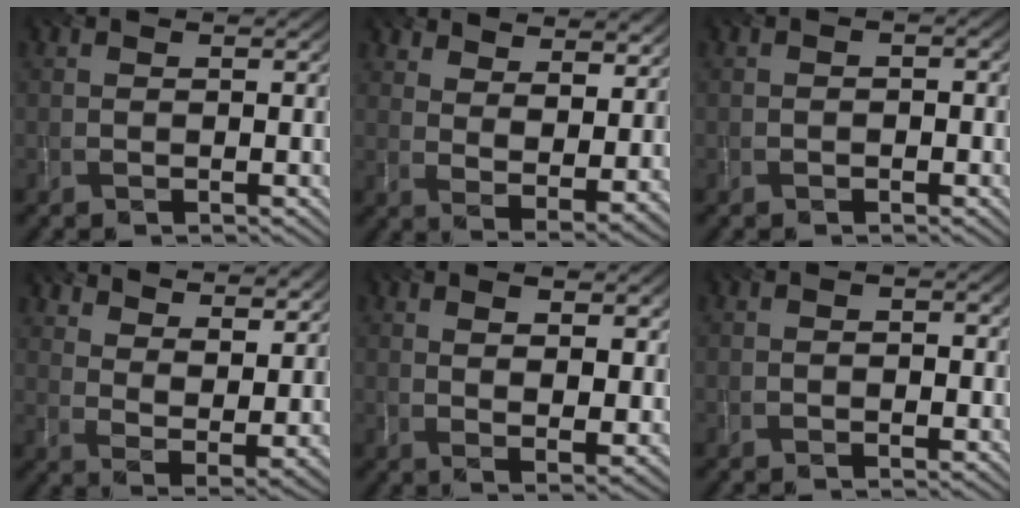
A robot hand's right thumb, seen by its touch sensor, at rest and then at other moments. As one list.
[{"total": 10.5, "force": [7.8, 3.8, 5.9], "torque": [-0.107, -0.011, 0.116]}, {"total": 1.1, "force": [-0.8, 0.6, 0.1], "torque": [0.002, -0.004, -0.015]}, {"total": 12.6, "force": [9.7, 4.4, 6.7], "torque": [-0.127, -0.012, 0.133]}, {"total": 7.6, "force": [2.9, 3.4, 6.2], "torque": [-0.103, -0.007, 0.047]}, {"total": 1.1, "force": [-0.4, 0.8, 0.6], "torque": [-0.006, -0.005, -0.006]}]